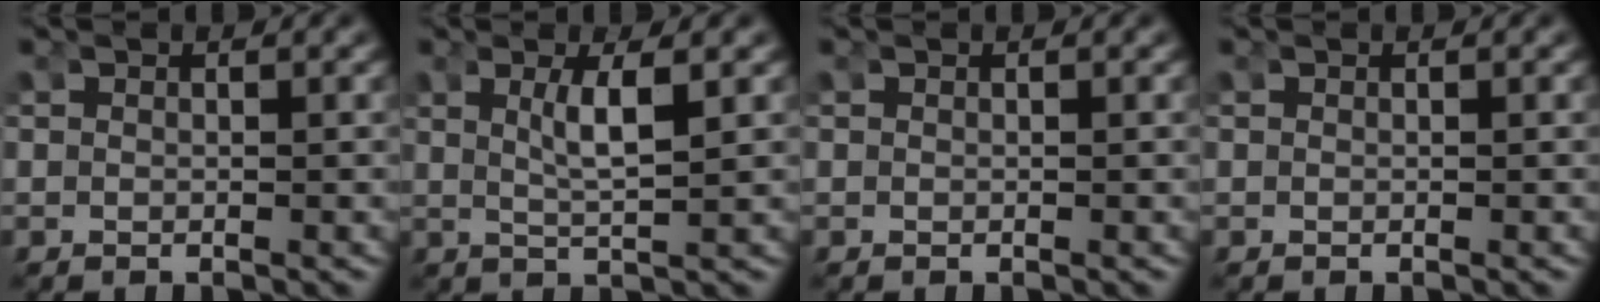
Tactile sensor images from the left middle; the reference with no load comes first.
{"total": 2.8, "force": [0.8, -0.4, 2.6], "torque": [-0.048, -0.009, 0.025]}
{"total": 0.0}
{"total": 0.0}